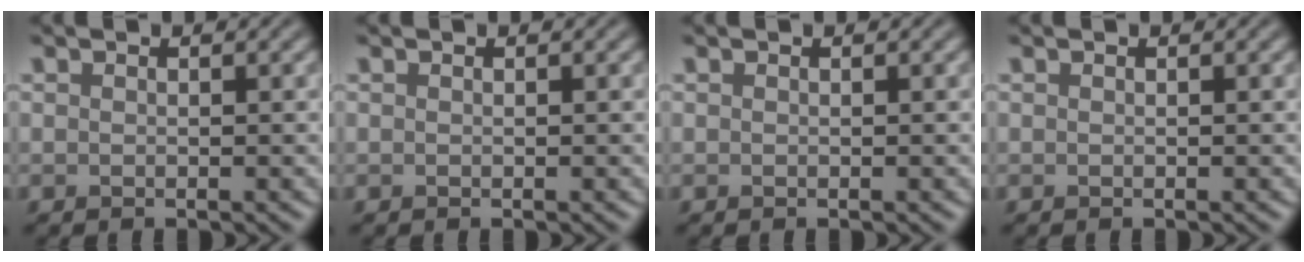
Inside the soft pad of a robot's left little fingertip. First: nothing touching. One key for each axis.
{"total": 0.0}
{"total": 0.0}
{"total": 0.0}